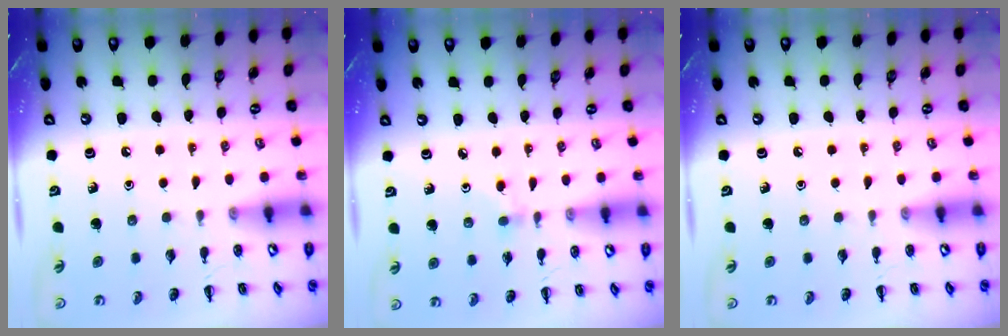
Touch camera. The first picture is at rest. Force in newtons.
{"total": 2.5, "press": 2.3, "slide": 1.0}
{"total": 0.0}